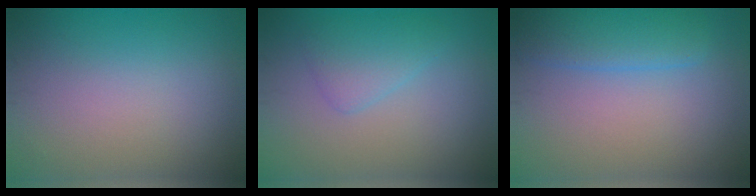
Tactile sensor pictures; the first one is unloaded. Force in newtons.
{"total": 2.4, "press": 2.4, "slide": 0.1}
{"total": 3.4, "press": 3.4, "slide": 0.3}